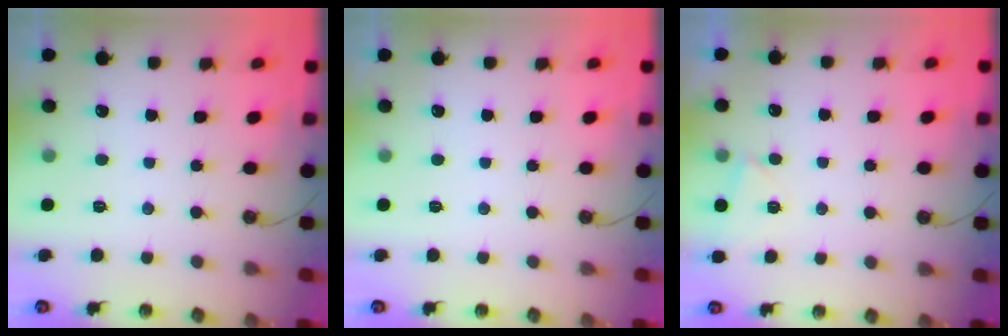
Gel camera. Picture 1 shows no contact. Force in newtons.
{"total": 0.0}
{"total": 3.7, "press": 2.4, "slide": 2.8}